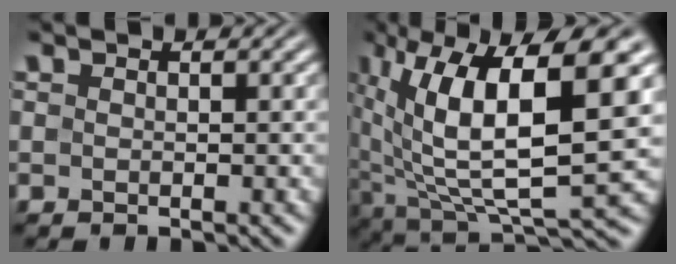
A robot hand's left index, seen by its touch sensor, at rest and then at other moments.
{"total": 13.4, "force": [3.7, 5.0, 11.9], "torque": [-0.222, 0.004, 0.070]}